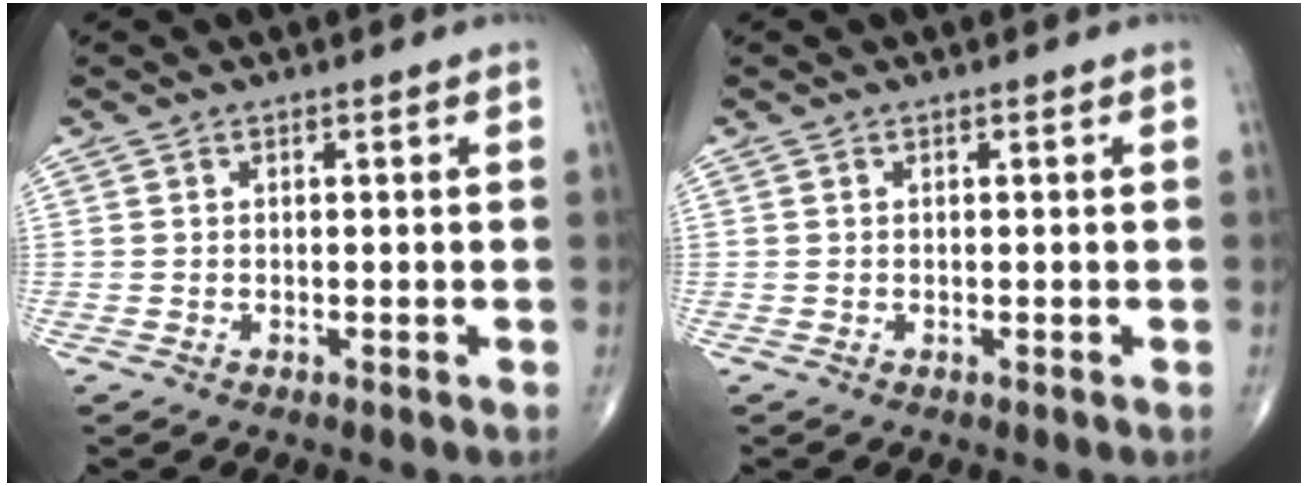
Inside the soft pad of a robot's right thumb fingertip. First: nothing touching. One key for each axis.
{"total": 0.0}